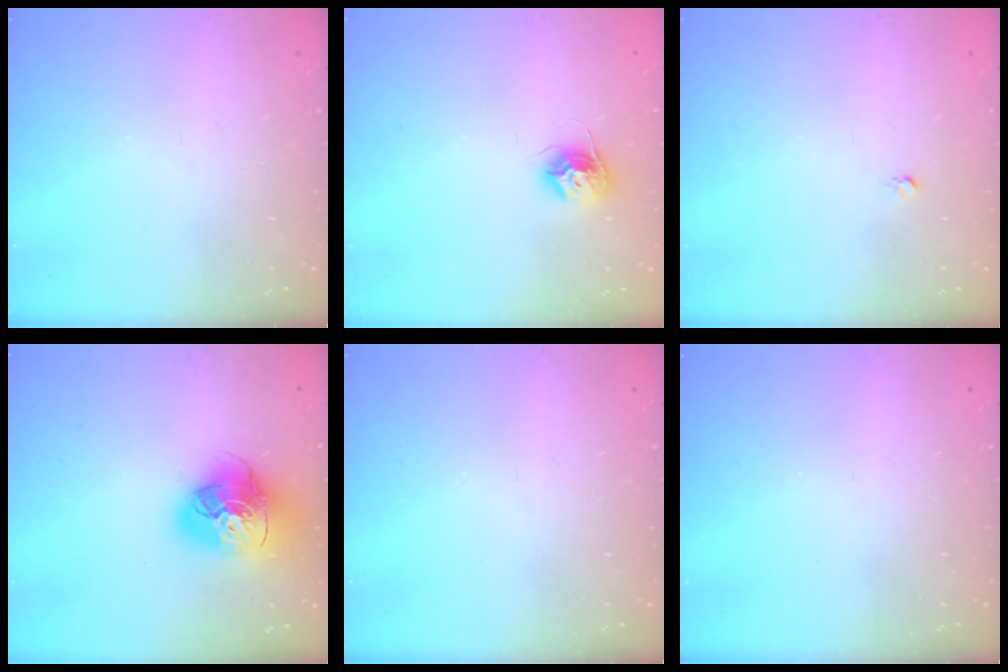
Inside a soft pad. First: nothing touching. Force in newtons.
{"total": 9.3, "press": 9.3, "slide": 0.5}
{"total": 2.5, "press": 2.5, "slide": 0.2}
{"total": 17.7, "press": 17.5, "slide": 2.2}
{"total": 0.0}
{"total": 0.0}